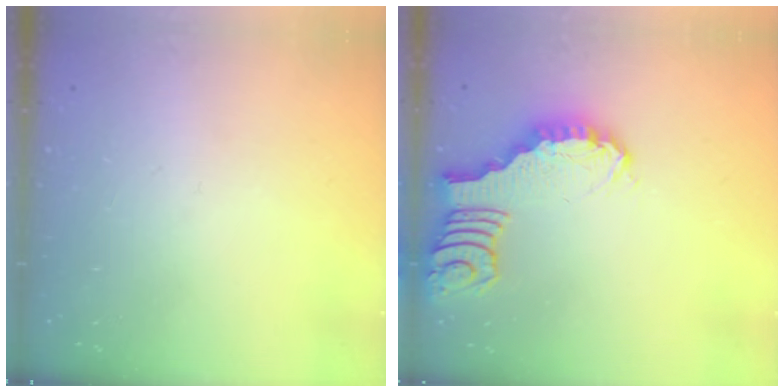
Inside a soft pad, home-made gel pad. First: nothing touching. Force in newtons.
{"total": 2.5, "press": 2.5, "slide": 0.2}